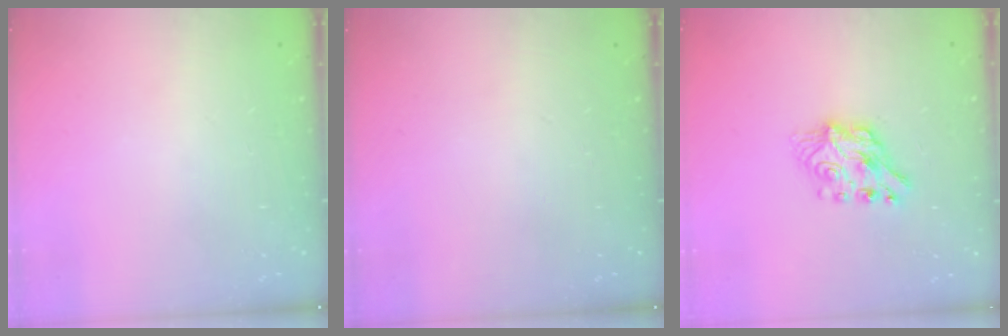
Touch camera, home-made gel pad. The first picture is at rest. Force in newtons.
{"total": 0.0}
{"total": 8.2, "press": 8.2, "slide": 0.7}